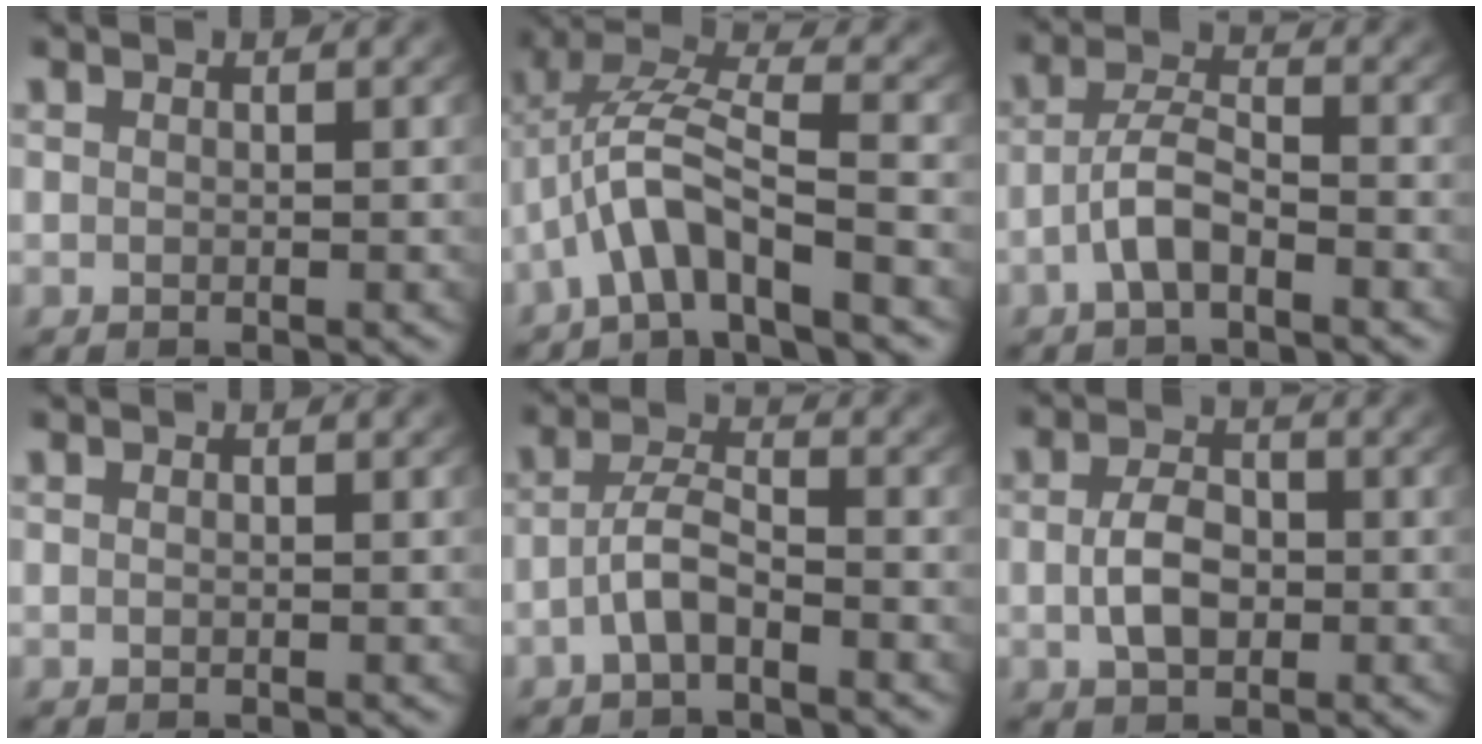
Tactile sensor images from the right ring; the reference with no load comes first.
{"total": 5.9, "force": [0.0, 3.3, 4.8], "torque": [-0.115, -0.014, 0.000]}
{"total": 3.4, "force": [-2.0, 1.5, 2.3], "torque": [-0.043, -0.005, -0.037]}
{"total": 0.0}
{"total": 3.1, "force": [-2.0, 1.3, 2.1], "torque": [-0.038, -0.004, -0.036]}
{"total": 3.5, "force": [-0.7, 2.1, 2.7], "torque": [-0.049, -0.008, -0.004]}